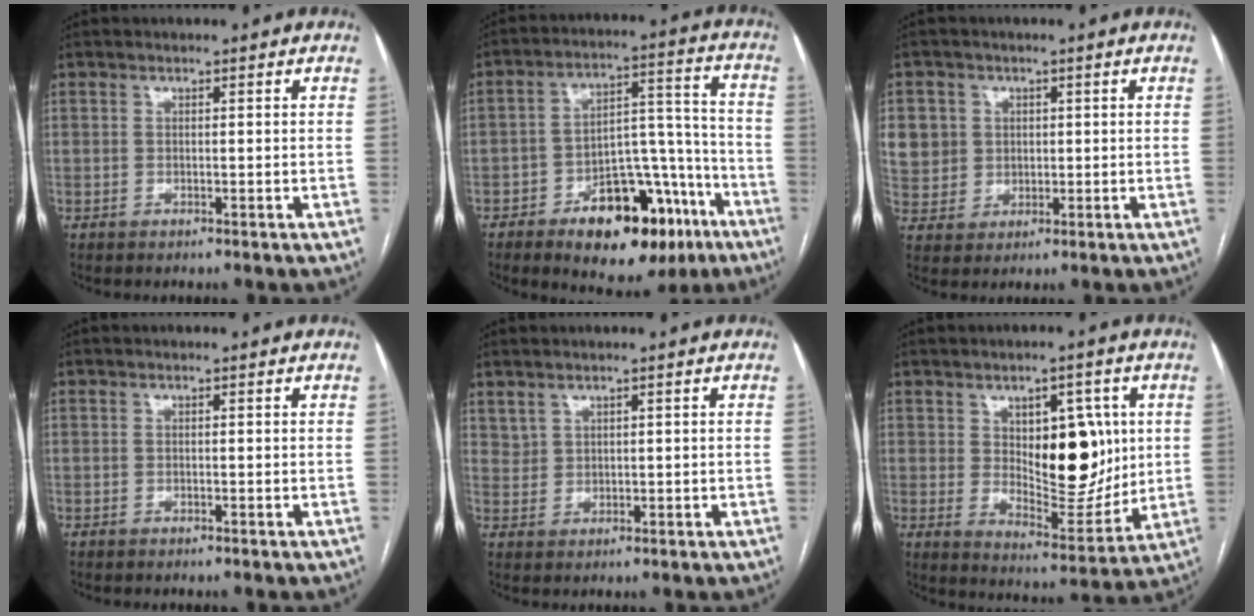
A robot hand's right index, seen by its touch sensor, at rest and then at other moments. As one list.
[{"total": 18.3, "force": [-10.5, 8.3, 12.5], "torque": [-0.157, 0.039, -0.148]}, {"total": 8.5, "force": [2.3, 8.0, 1.7], "torque": [-0.050, 0.022, 0.060]}, {"total": 0.0}, {"total": 2.0, "force": [1.7, 1.1, 0.4], "torque": [-0.007, 0.004, 0.037]}, {"total": 12.5, "force": [2.4, 5.9, 10.8], "torque": [-0.154, 0.002, 0.050]}]